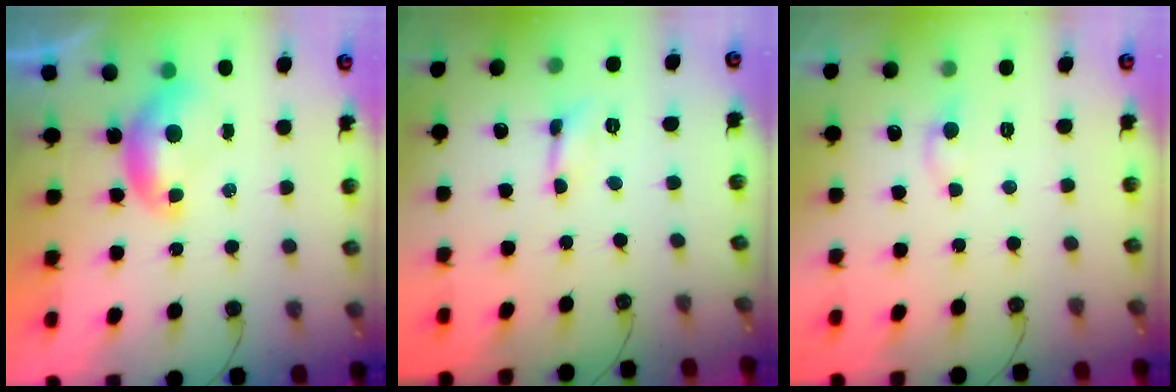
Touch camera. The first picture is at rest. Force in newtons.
{"total": 0.8, "press": 0.8, "slide": 0.1}
{"total": 0.0}